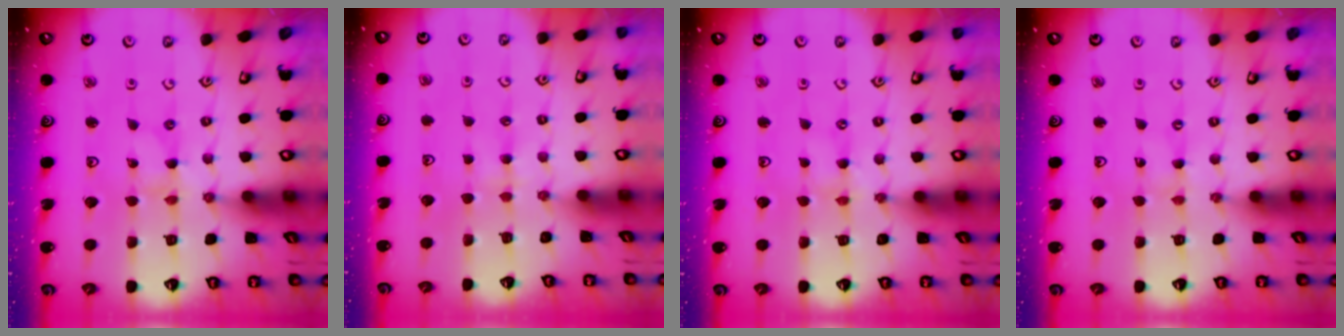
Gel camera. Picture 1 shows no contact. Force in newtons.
{"total": 1.9, "press": 1.9, "slide": 0.4}
{"total": 1.3, "press": 1.2, "slide": 0.3}
{"total": 0.6, "press": 0.6, "slide": 0.1}